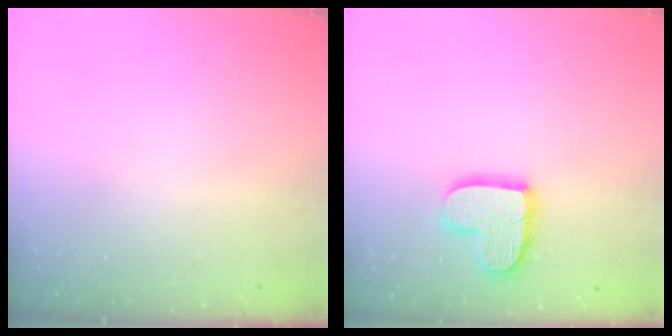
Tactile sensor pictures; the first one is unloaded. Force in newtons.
{"total": 12.6, "press": 12.6, "slide": 0.9}